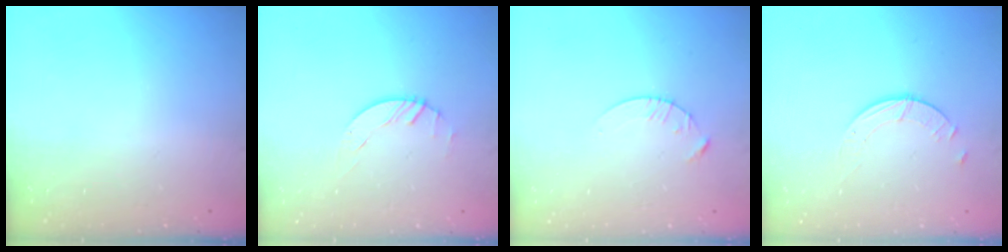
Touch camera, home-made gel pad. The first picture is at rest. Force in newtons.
{"total": 1.7, "press": 1.7, "slide": 0.1}
{"total": 4.3, "press": 4.2, "slide": 0.5}
{"total": 1.8, "press": 1.8, "slide": 0.2}